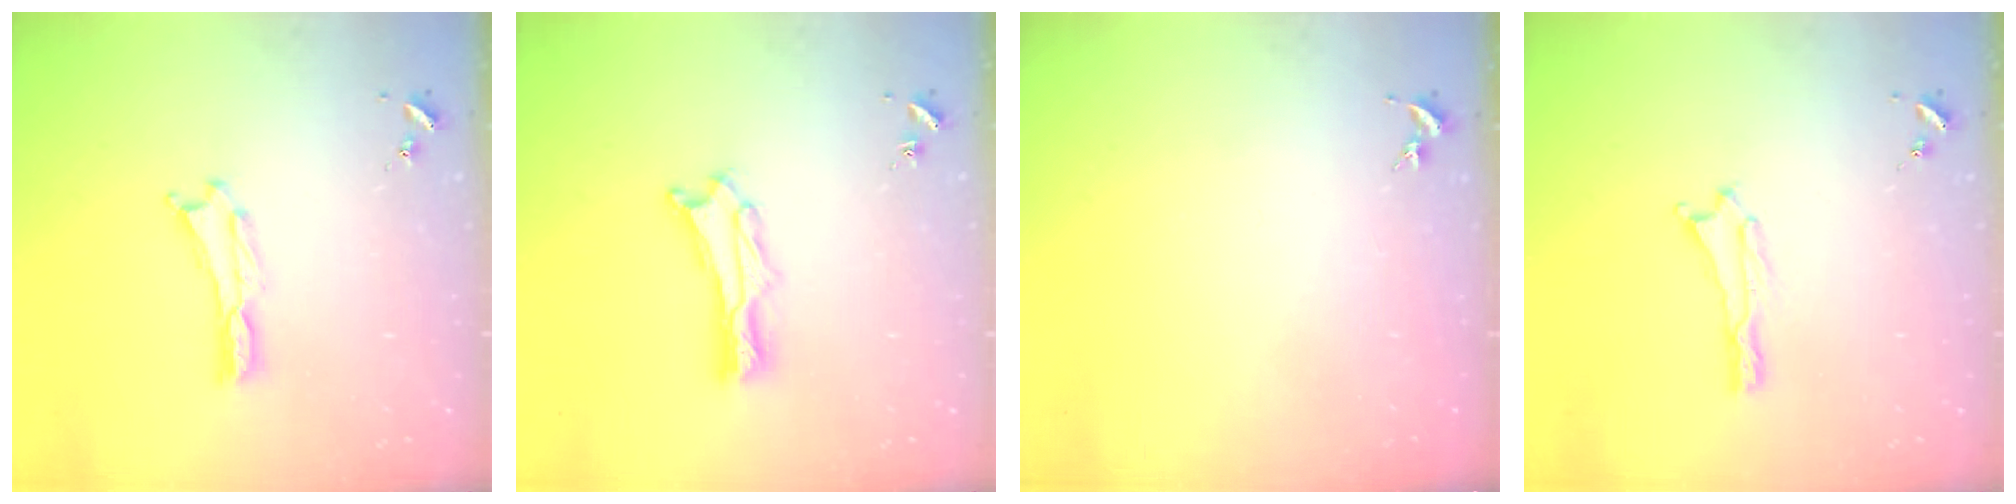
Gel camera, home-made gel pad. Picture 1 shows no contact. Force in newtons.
{"total": 1.5, "press": 1.4, "slide": 0.2}
{"total": 0.0}
{"total": 0.0}